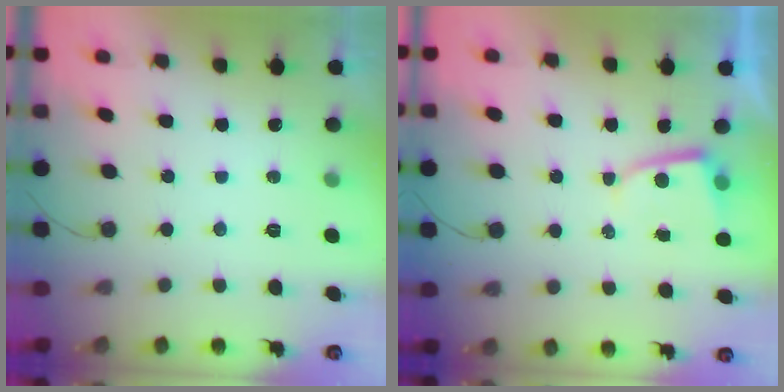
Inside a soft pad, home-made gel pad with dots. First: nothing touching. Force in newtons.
{"total": 2.6, "press": 2.6, "slide": 0.3}